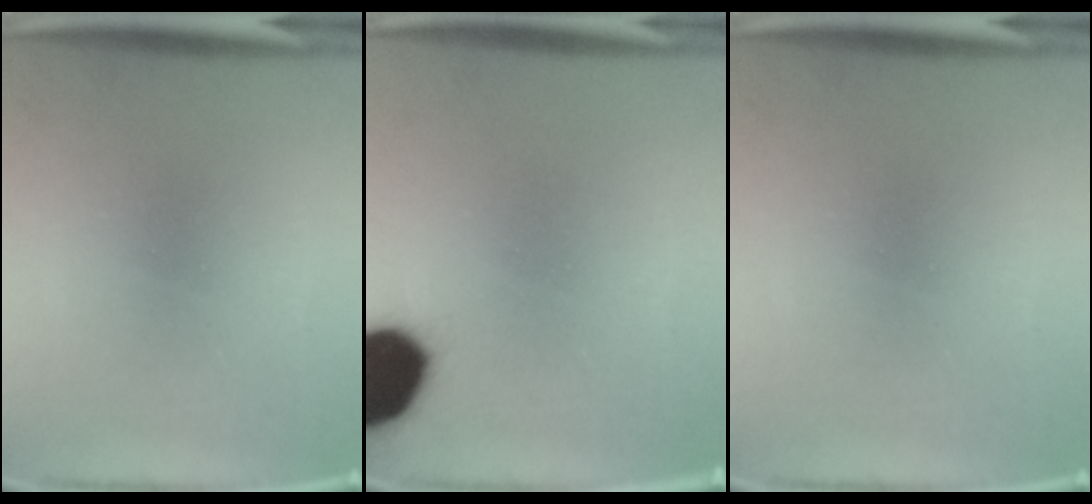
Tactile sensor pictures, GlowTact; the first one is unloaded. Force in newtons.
{"total": 18.0}
{"total": 0.0}